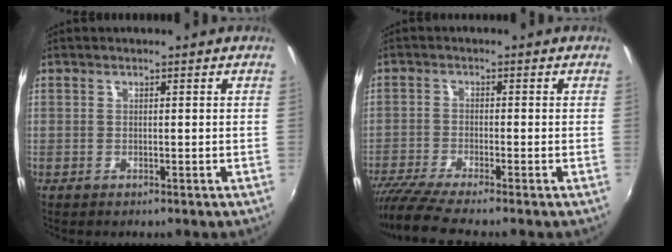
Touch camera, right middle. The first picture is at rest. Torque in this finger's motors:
{"motor_torque": [1.18, -0.95, 0.14, 0.08]}